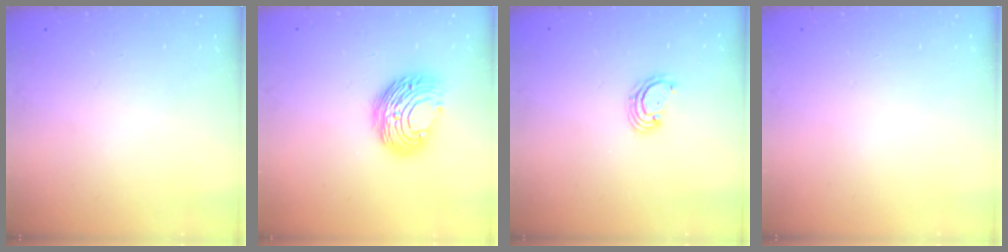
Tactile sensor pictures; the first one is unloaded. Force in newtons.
{"total": 11.0, "press": 11.0, "slide": 0.4}
{"total": 2.4, "press": 2.4, "slide": 0.2}
{"total": 0.0}